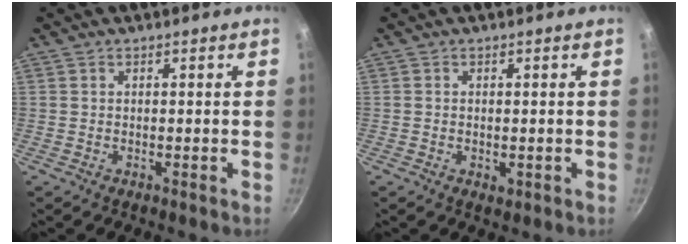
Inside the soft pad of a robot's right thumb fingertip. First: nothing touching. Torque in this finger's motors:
{"motor_torque": [-0.27, 0.02, -0.30, 0.48, -0.03]}